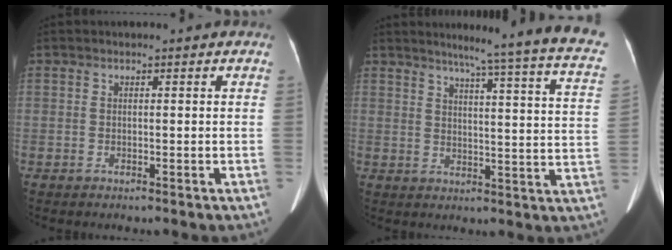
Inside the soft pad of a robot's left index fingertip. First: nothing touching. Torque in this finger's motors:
{"motor_torque": [-0.27, -0.78, -0.02, 0.05]}